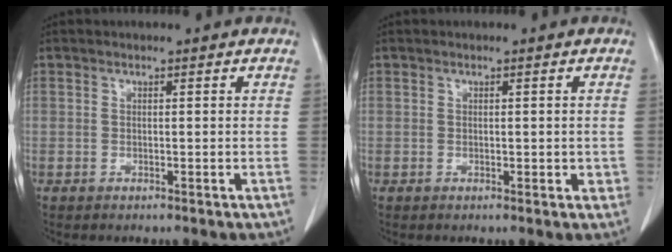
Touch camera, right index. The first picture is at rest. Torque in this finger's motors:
{"motor_torque": [-0.08, 0.13, 0.00, 0.04]}